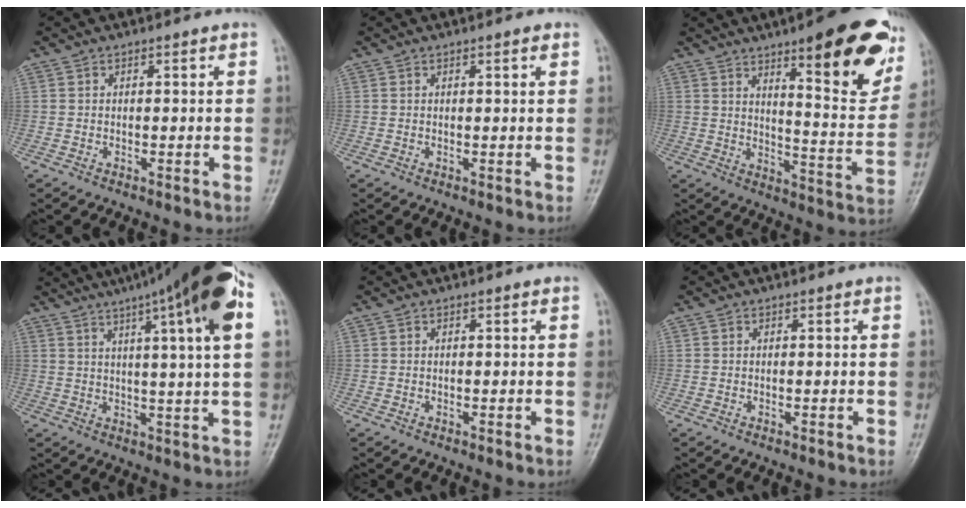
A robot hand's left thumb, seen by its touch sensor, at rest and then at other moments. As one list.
[{"total": 1.1, "force": [0.6, 0.1, 1.0], "torque": [-0.014, -0.001, 0.007]}, {"total": 21.7, "force": [12.1, 5.6, 17.2], "torque": [-0.181, -0.057, 0.167]}, {"total": 19.7, "force": [9.5, 1.7, 17.2], "torque": [-0.256, 0.004, 0.126]}, {"total": 0.0}, {"total": 0.0}]